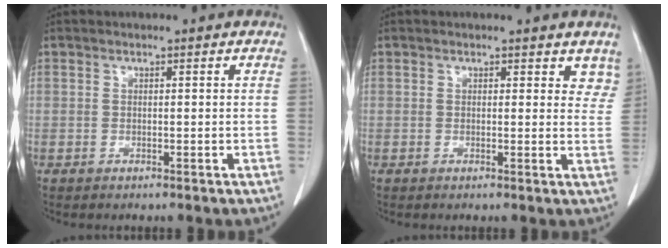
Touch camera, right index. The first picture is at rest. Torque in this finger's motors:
{"motor_torque": [0.03, 0.15, 0.03, -0.01]}